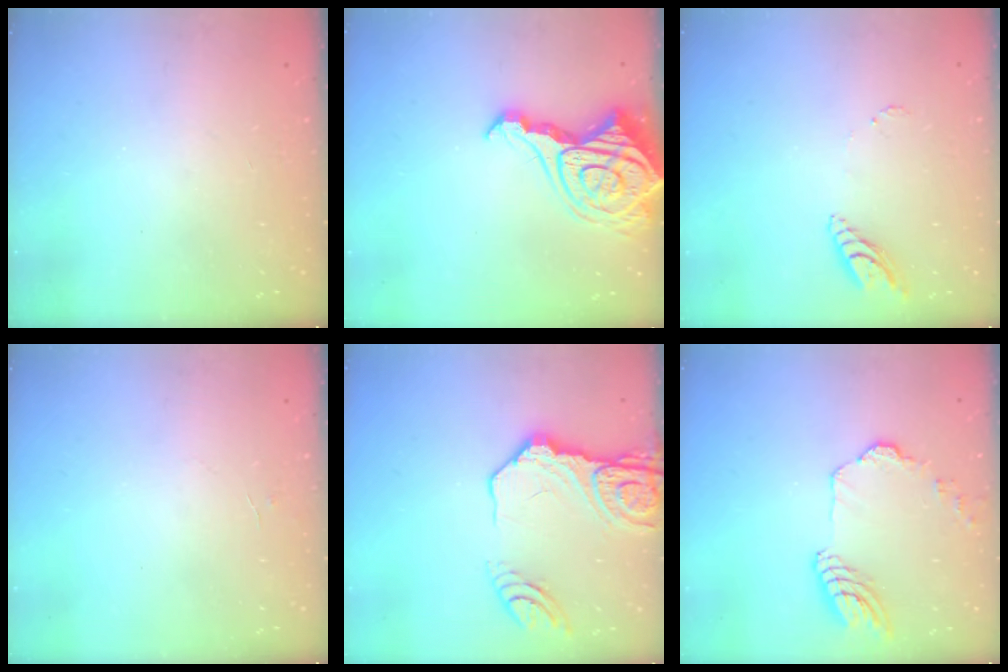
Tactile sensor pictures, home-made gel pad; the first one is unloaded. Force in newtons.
{"total": 16.4, "press": 16.3, "slide": 1.9}
{"total": 8.0, "press": 7.9, "slide": 1.0}
{"total": 3.9, "press": 3.9, "slide": 0.3}
{"total": 17.6, "press": 17.6, "slide": 1.1}
{"total": 13.7, "press": 13.6, "slide": 1.4}